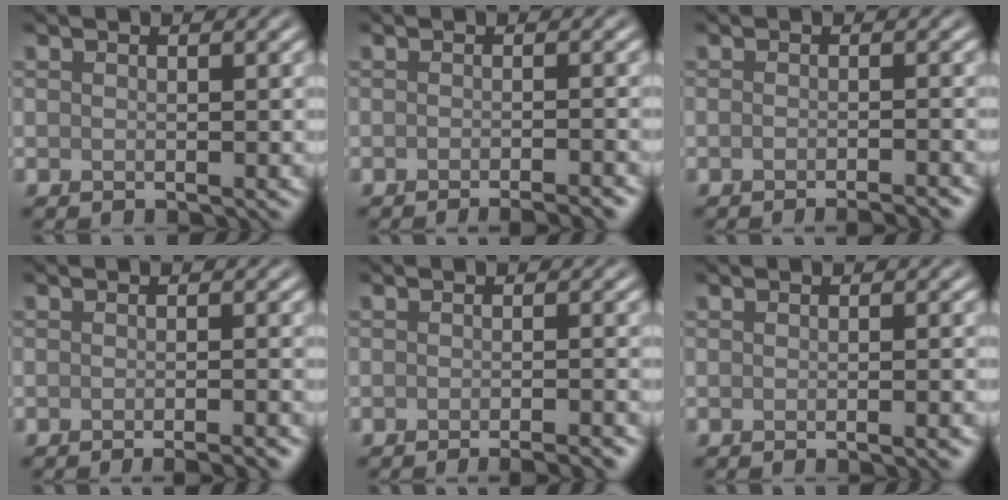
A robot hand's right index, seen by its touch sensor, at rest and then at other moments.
{"total": 3.6, "force": [-2.7, 0.8, 2.2], "torque": [-0.016, 0.009, -0.036]}
{"total": 3.3, "force": [-2.7, 0.7, 1.7], "torque": [-0.011, 0.010, -0.038]}
{"total": 3.1, "force": [-2.2, 0.7, 2.1], "torque": [-0.010, 0.006, -0.028]}
{"total": 3.5, "force": [-2.6, 0.8, 2.3], "torque": [-0.015, 0.008, -0.035]}
{"total": 1.8, "force": [-0.7, 0.5, 1.6], "torque": [-0.008, 0.000, -0.010]}